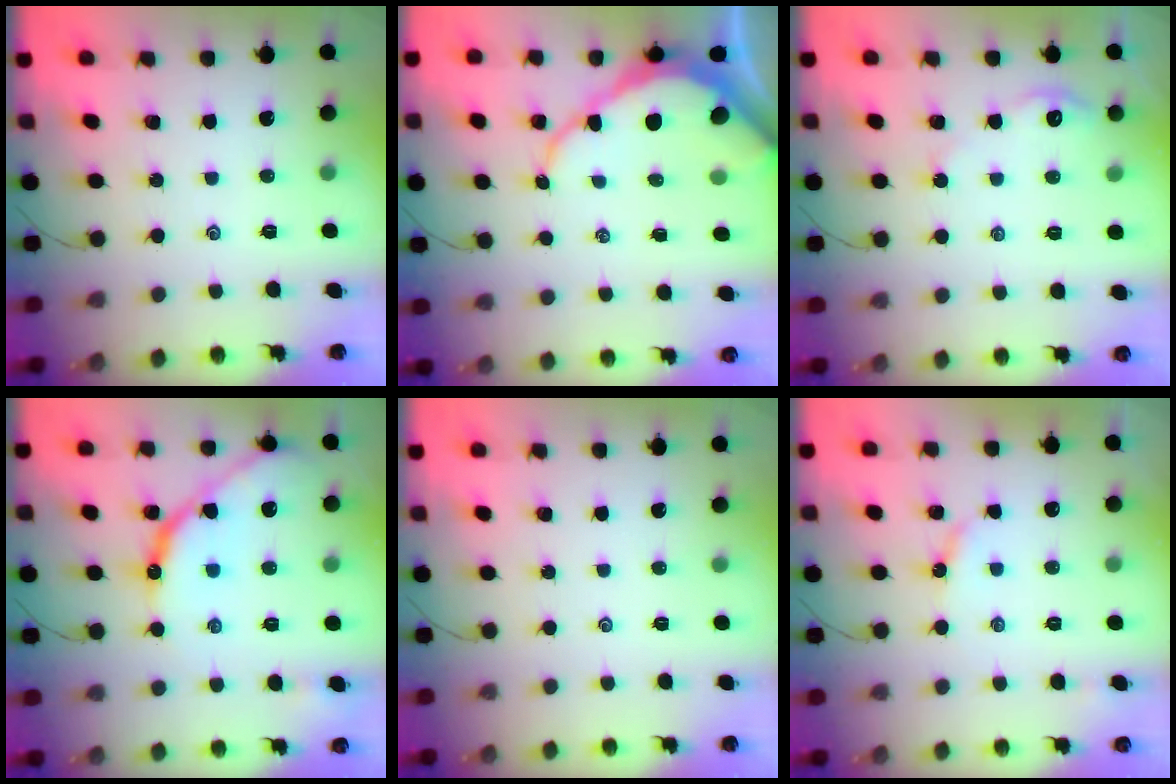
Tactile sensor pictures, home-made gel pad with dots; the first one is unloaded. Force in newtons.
{"total": 10.2, "press": 10.1, "slide": 1.0}
{"total": 3.3, "press": 3.3, "slide": 0.4}
{"total": 12.5, "press": 12.4, "slide": 1.1}
{"total": 0.0}
{"total": 4.0, "press": 4.0, "slide": 0.2}